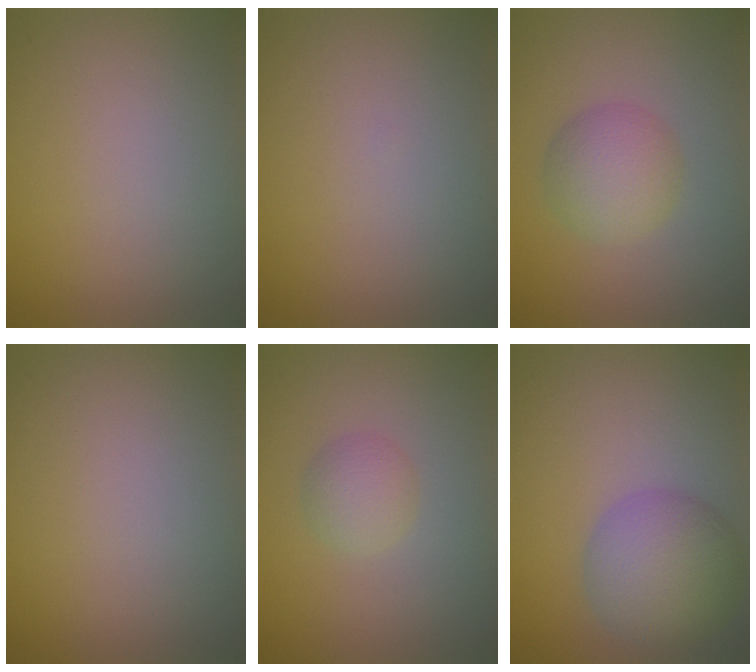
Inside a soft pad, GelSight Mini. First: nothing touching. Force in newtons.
{"total": 0.0}
{"total": 3.9, "press": 3.9, "slide": 0.1}
{"total": 0.0}
{"total": 2.1, "press": 2.1, "slide": 0.1}
{"total": 6.3, "press": 6.3, "slide": 0.3}